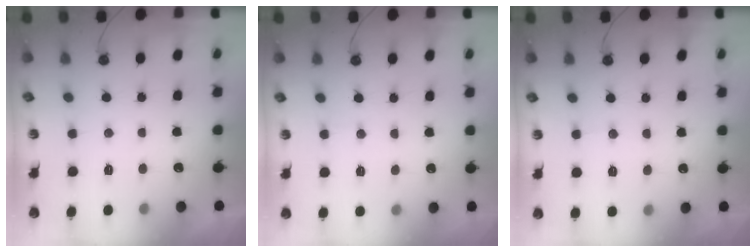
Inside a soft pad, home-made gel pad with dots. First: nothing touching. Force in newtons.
{"total": 5.0, "press": 5.0, "slide": 0.7}
{"total": 6.2, "press": 6.1, "slide": 1.0}